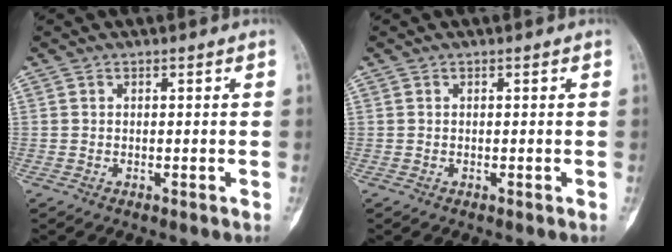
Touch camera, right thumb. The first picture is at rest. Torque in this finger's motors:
{"motor_torque": [0.03, 0.19, 0.05, -0.04, 0.03]}